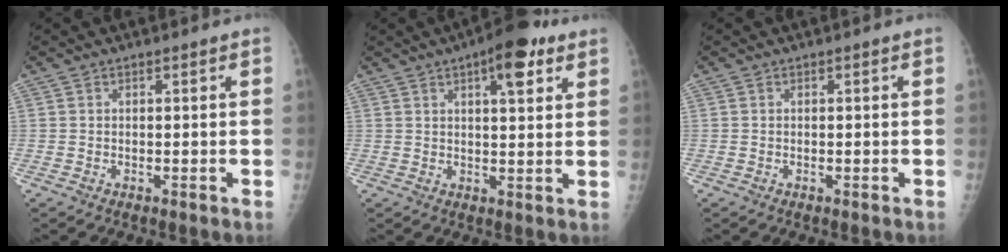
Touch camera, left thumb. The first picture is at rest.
{"total": 9.6, "force": [5.0, 3.3, 7.6], "torque": [-0.088, -0.012, 0.064]}
{"total": 0.0}